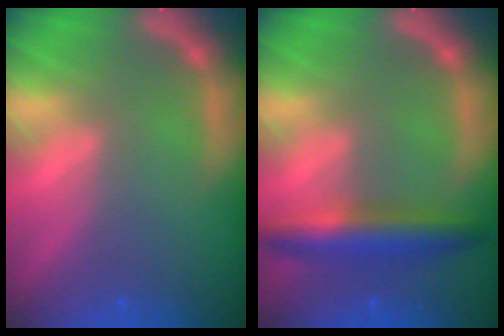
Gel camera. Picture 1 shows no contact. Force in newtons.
{"total": 5.0}